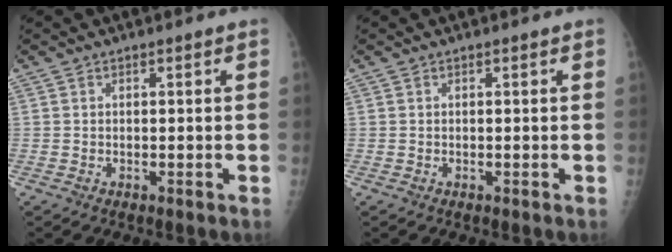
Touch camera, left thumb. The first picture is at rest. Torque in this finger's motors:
{"motor_torque": [-0.06, -0.06, -0.04, 0.03, 0.00]}